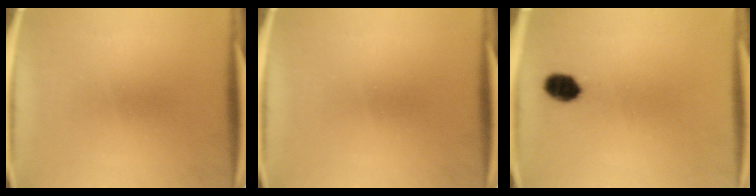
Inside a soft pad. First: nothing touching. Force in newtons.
{"total": 0.0}
{"total": 5.1}